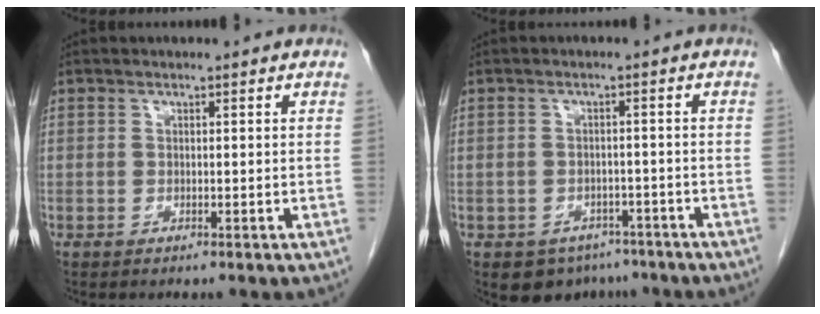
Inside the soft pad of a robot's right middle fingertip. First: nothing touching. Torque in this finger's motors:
{"motor_torque": [0.04, -0.02, 0.02, 0.01]}